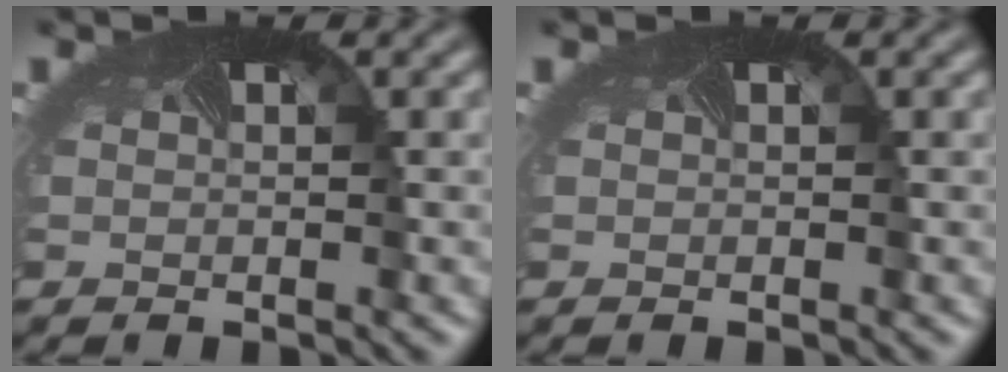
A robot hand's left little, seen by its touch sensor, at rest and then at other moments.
{"total": 0.0}